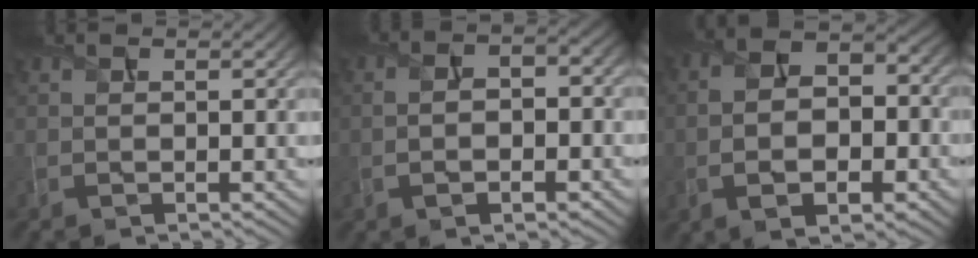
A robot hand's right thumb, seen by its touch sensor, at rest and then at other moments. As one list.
[{"total": 4.4, "force": [-1.3, 2.2, 3.6], "torque": [-0.054, -0.002, -0.023]}, {"total": 8.5, "force": [-2.6, 5.0, 6.4], "torque": [-0.122, -0.015, -0.046]}]